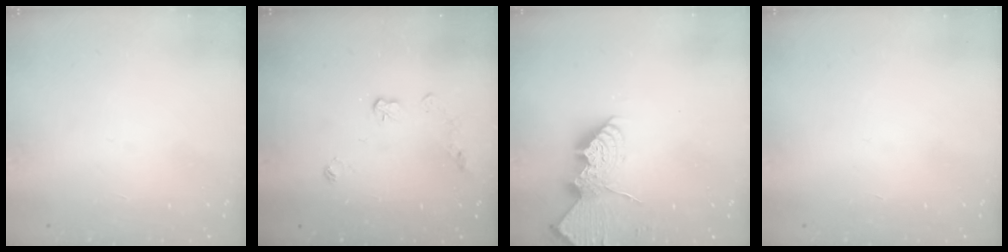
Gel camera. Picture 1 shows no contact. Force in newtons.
{"total": 6.1, "press": 6.0, "slide": 0.6}
{"total": 14.4, "press": 14.3, "slide": 1.2}
{"total": 0.0}